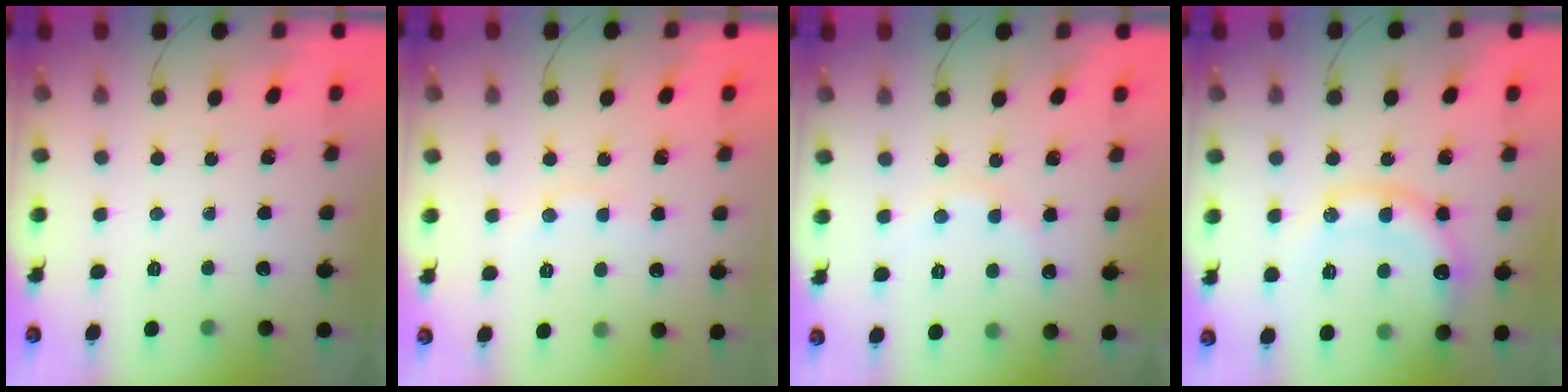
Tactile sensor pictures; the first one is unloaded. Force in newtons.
{"total": 4.6, "press": 4.4, "slide": 1.3}
{"total": 8.4, "press": 8.3, "slide": 1.6}
{"total": 15.9, "press": 15.8, "slide": 2.0}